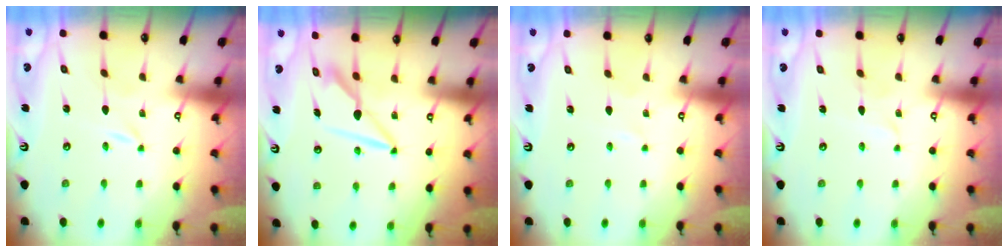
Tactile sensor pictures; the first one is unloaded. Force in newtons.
{"total": 8.0, "press": 8.0, "slide": 0.1}
{"total": 0.6, "press": 0.6, "slide": 0.1}
{"total": 2.4, "press": 2.4, "slide": 0.2}